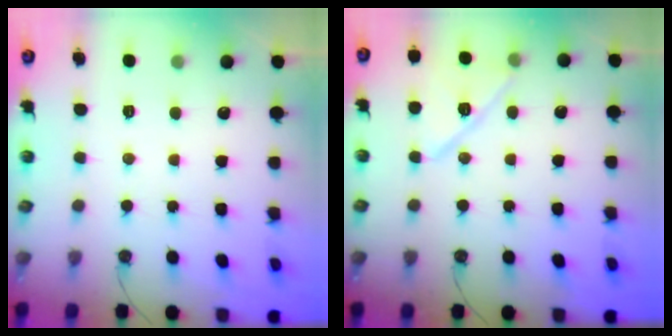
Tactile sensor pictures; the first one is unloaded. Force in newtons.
{"total": 12.5, "press": 12.5, "slide": 0.6}